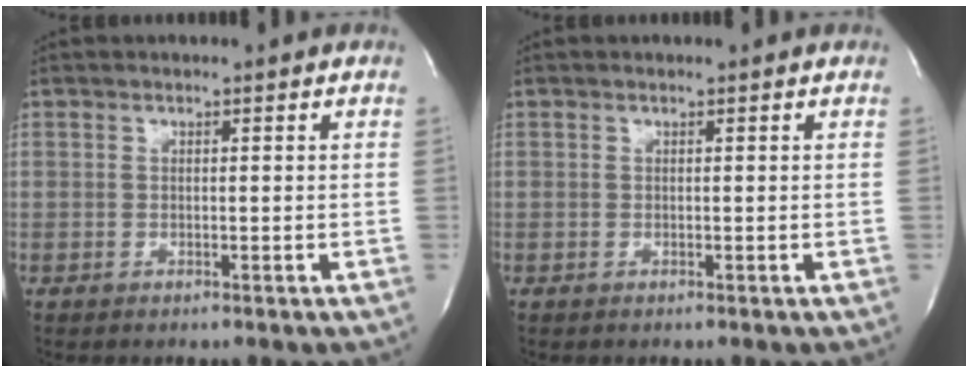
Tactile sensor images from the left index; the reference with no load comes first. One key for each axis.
{"total": 0.0}